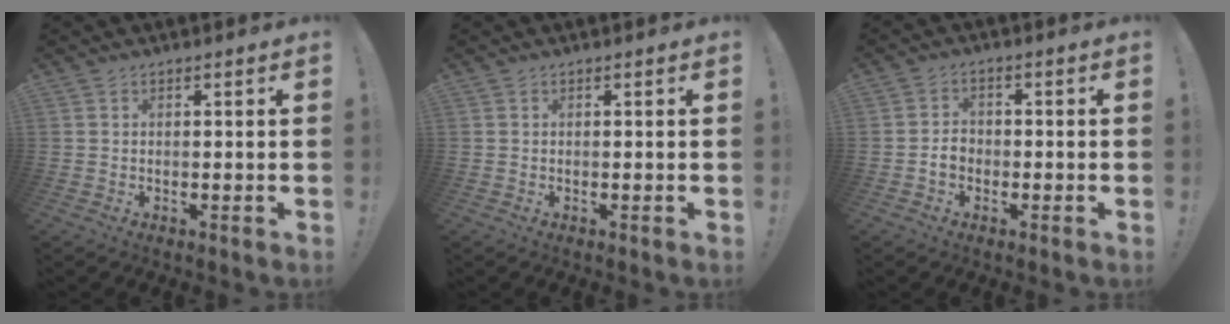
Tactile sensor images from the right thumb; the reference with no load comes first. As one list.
[{"total": 0.0}, {"total": 3.8, "force": [-1.6, 2.8, 2.1], "torque": [-0.042, 0.008, -0.031]}]